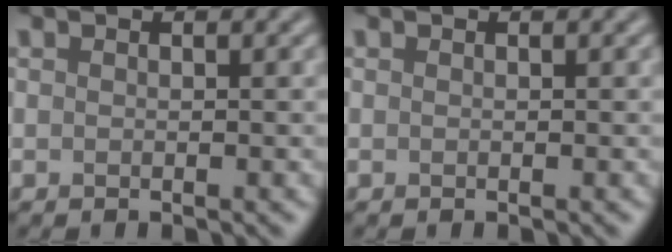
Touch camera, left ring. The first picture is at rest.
{"total": 0.0}